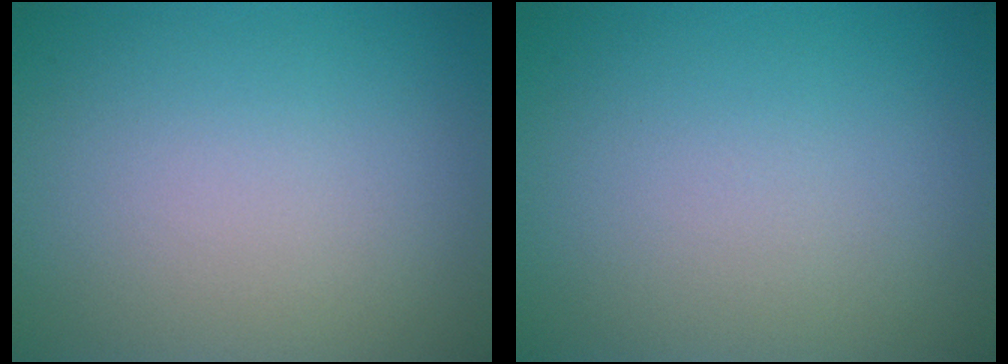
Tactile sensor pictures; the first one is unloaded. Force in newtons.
{"total": 0.0}